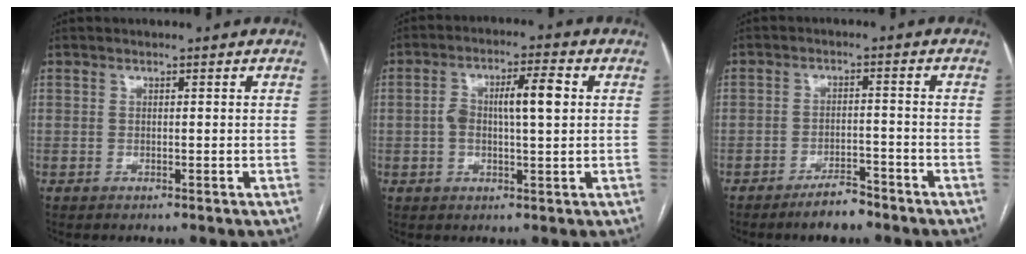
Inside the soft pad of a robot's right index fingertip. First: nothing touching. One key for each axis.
{"total": 7.8, "fx": 0.9, "fy": 1.8, "fz": 7.5, "tx": -0.138, "ty": 0.019, "tz": 0.014}
{"total": 4.6, "fx": -3.8, "fy": 1.4, "fz": 2.2, "tx": -0.039, "ty": 0.002, "tz": -0.062}